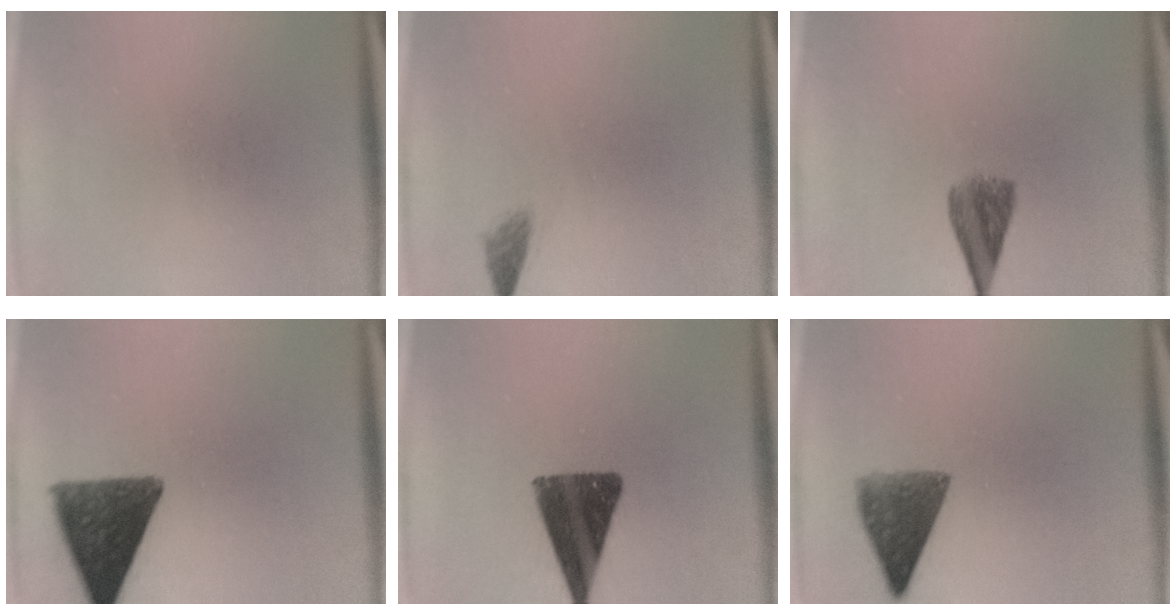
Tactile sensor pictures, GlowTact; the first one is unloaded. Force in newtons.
{"total": 1.3}
{"total": 5.0}
{"total": 12.0}
{"total": 13.1}
{"total": 7.2}